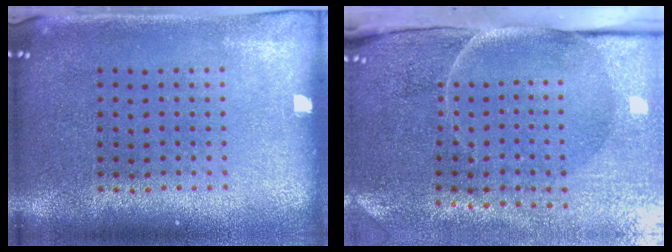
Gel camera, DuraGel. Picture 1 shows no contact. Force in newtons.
{"total": 5.1, "press": 4.1, "slide": 3.1}